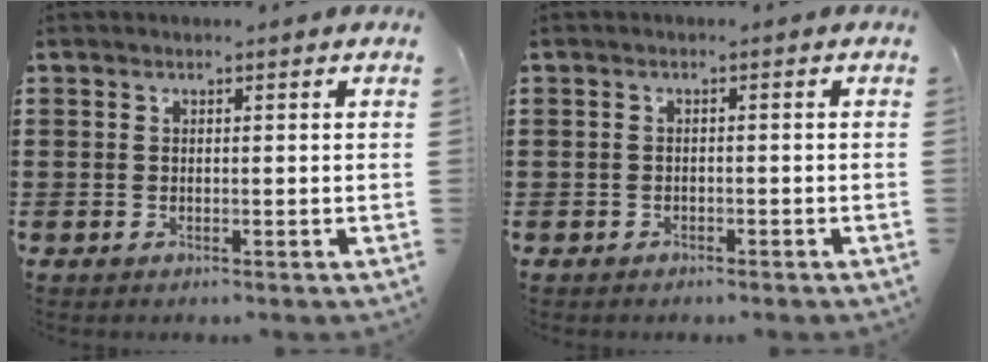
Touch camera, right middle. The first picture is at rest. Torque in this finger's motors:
{"motor_torque": [-0.01, -0.02, 0.06, 0.00]}